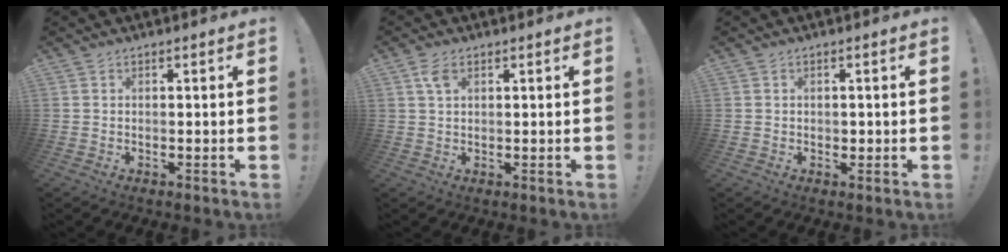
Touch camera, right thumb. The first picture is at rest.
{"total": 3.7, "force": [1.6, 1.8, 2.8], "torque": [-0.056, 0.004, 0.029]}
{"total": 1.0, "force": [0.2, 0.9, 0.2], "torque": [-0.003, 0.002, 0.004]}